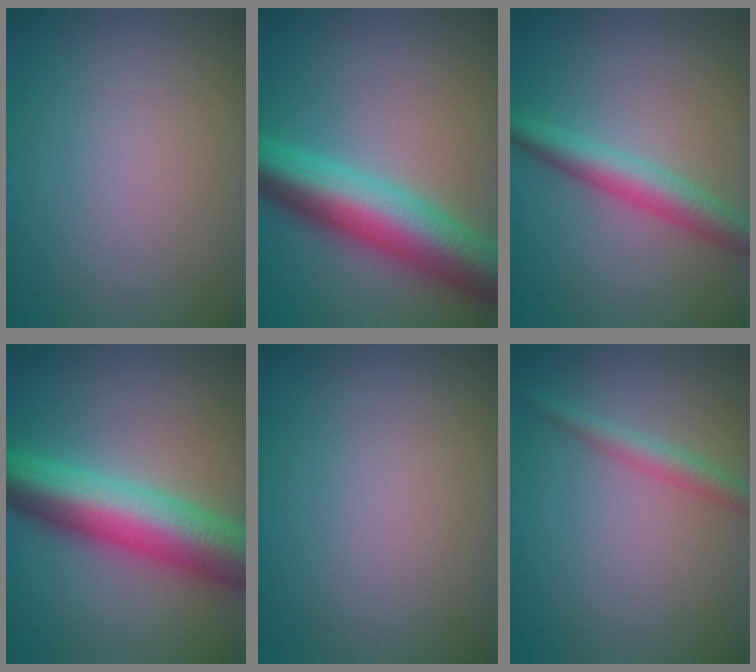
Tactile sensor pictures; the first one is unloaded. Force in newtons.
{"total": 9.6, "press": 9.6, "slide": 0.1}
{"total": 3.9, "press": 3.9, "slide": 0.1}
{"total": 10.1, "press": 10.1, "slide": 0.2}
{"total": 0.0}
{"total": 2.0, "press": 2.0, "slide": 0.1}